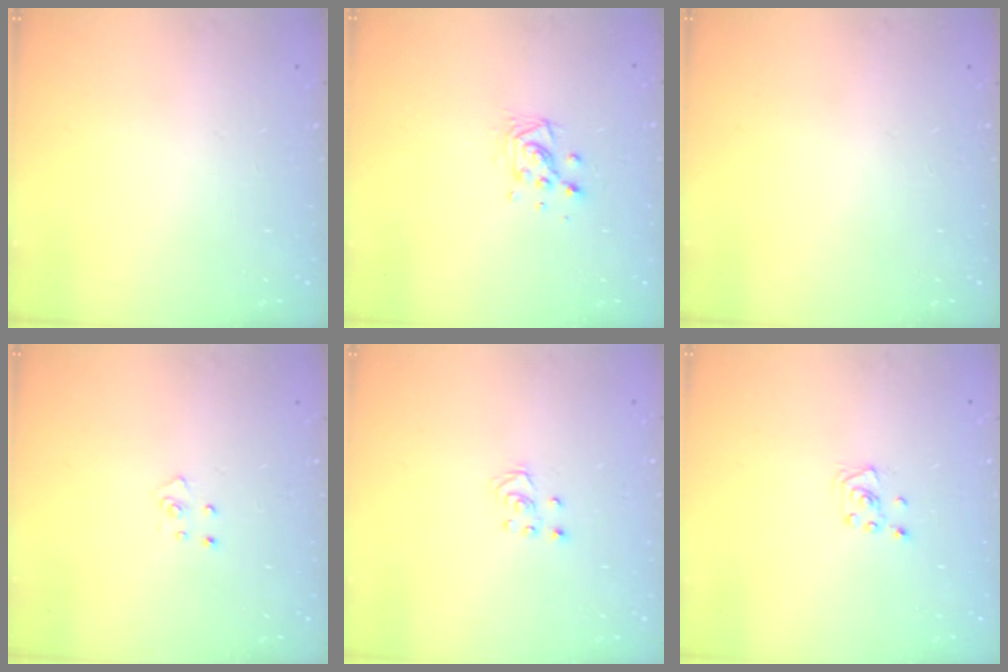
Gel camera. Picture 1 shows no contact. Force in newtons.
{"total": 7.7, "press": 7.3, "slide": 2.4}
{"total": 0.0}
{"total": 3.4, "press": 3.4, "slide": 0.3}
{"total": 2.5, "press": 2.5, "slide": 0.2}
{"total": 3.0, "press": 2.9, "slide": 0.3}